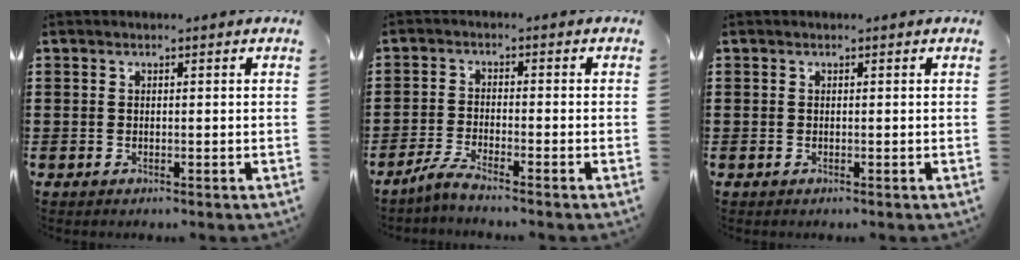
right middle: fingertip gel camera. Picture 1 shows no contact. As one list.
[{"total": 3.2, "force": [-2.7, -0.3, 1.6], "torque": [-0.048, -0.008, -0.058]}, {"total": 0.0}]